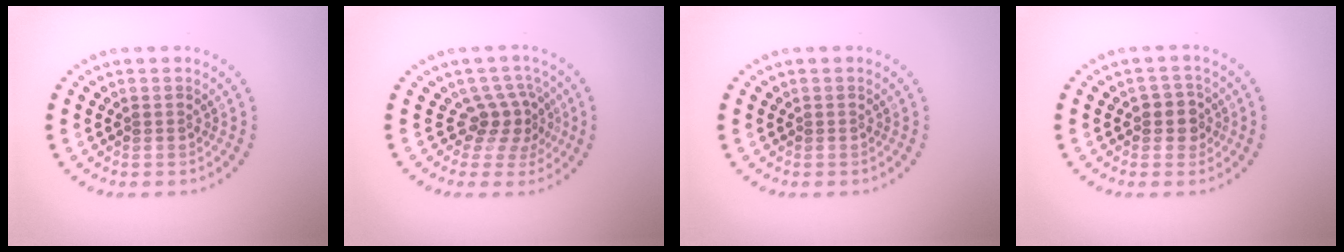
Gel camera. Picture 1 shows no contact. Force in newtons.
{"total": 2.9, "press": 1.9, "slide": 2.2}
{"total": 0.0}
{"total": 2.0, "press": 1.8, "slide": 0.8}